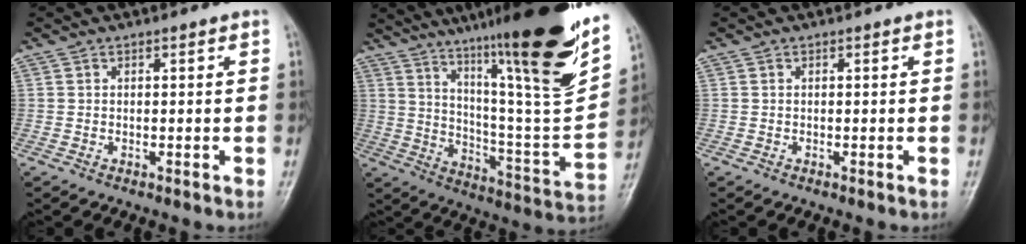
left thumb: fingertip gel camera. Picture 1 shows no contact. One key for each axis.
{"total": 29.9, "fx": 19.2, "fy": 3.6, "fz": 22.6, "tx": -0.329, "ty": -0.079, "tz": 0.301}
{"total": 0.0}